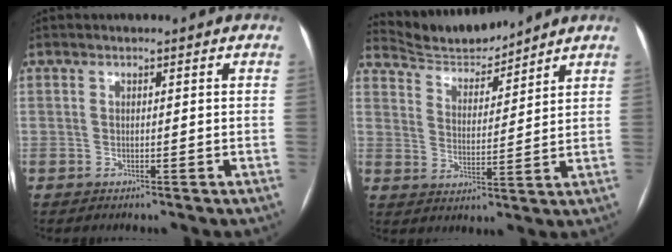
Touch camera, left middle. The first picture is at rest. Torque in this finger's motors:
{"motor_torque": [0.03, -0.26, -0.18, -0.03]}